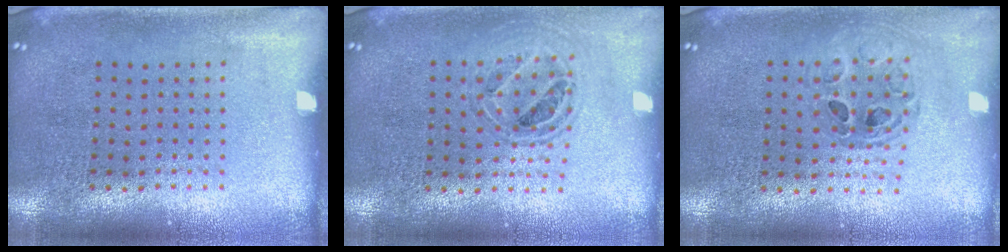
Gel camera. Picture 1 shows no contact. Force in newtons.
{"total": 0.8, "press": 0.7, "slide": 0.2}
{"total": 0.7, "press": 0.7, "slide": 0.1}